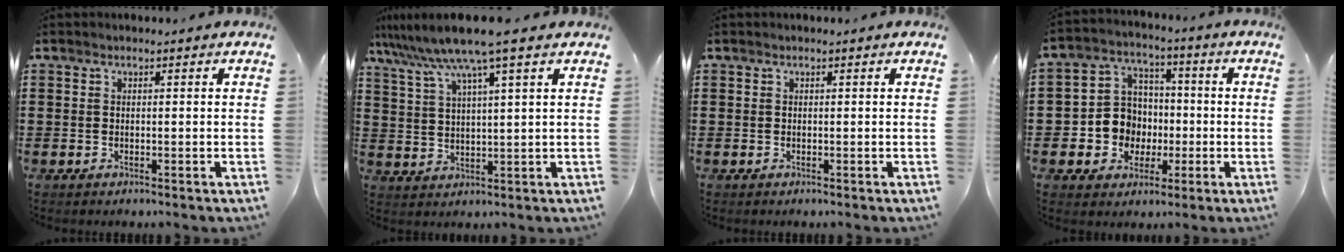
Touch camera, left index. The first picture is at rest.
{"total": 7.8, "force": [5.8, -0.3, 5.2], "torque": [-0.120, -0.025, 0.099]}
{"total": 0.0}
{"total": 8.1, "force": [-0.9, 7.8, 2.1], "torque": [-0.080, 0.012, -0.011]}